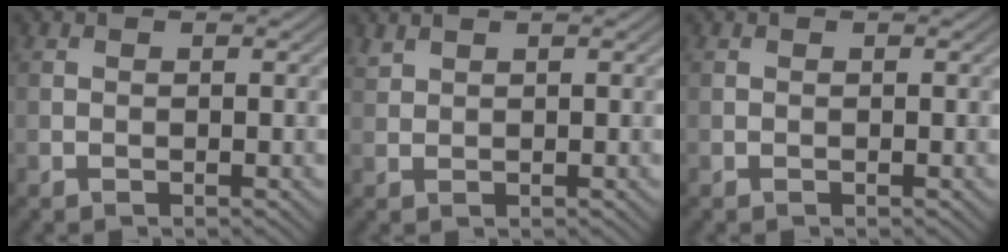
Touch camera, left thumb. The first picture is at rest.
{"total": 1.1, "force": [1.0, 0.2, 0.3], "torque": [-0.015, 0.004, 0.028]}
{"total": 0.0}